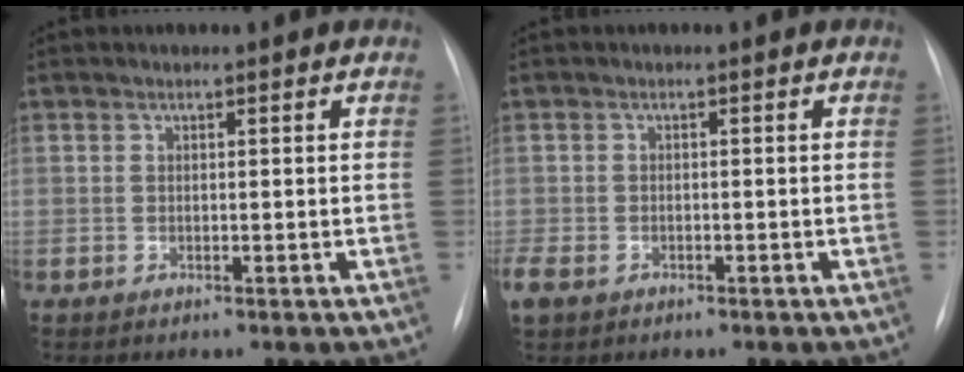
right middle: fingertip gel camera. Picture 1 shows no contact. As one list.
[{"total": 3.7, "force": [-2.2, 2.4, 1.7], "torque": [-0.041, -0.007, -0.033]}]